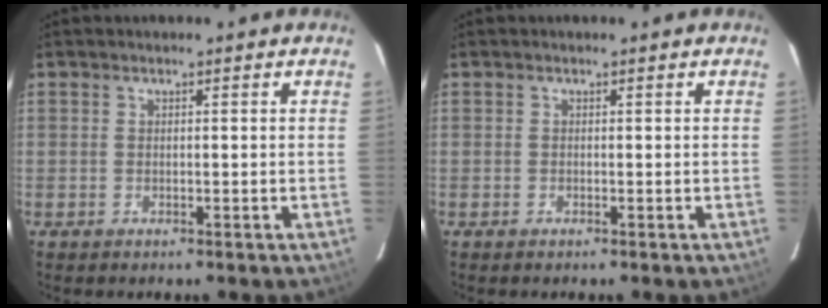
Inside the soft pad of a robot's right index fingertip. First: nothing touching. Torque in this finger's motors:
{"motor_torque": [0.10, -0.02, 0.04, 0.01]}